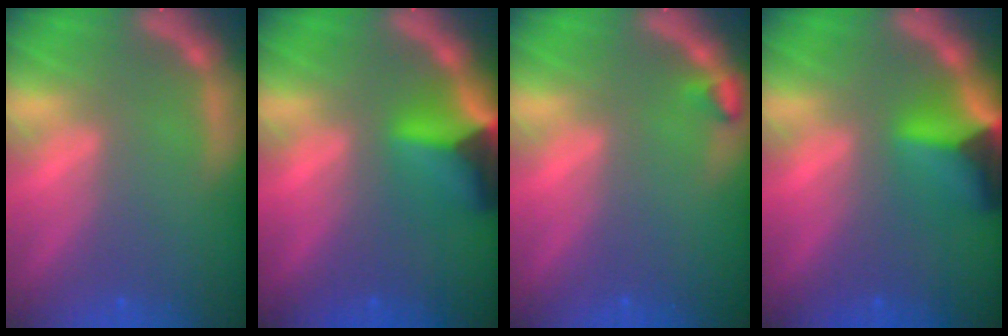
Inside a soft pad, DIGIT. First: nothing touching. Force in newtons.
{"total": 6.9}
{"total": 0.9}
{"total": 6.9}